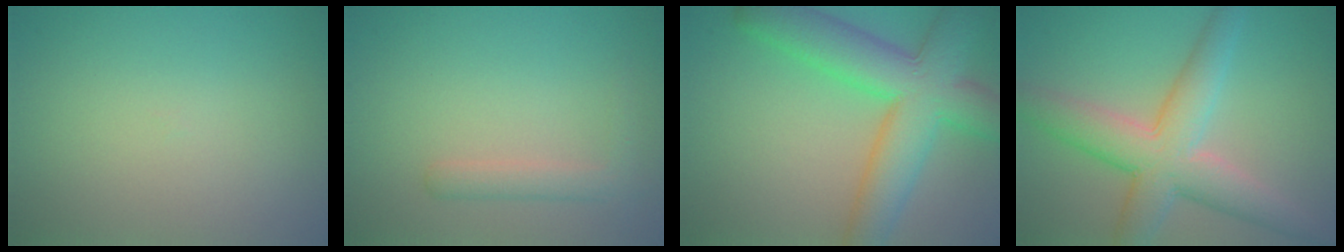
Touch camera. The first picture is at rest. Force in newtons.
{"total": 1.9, "press": 1.9, "slide": 0.1}
{"total": 9.7, "press": 9.7, "slide": 0.3}
{"total": 7.0, "press": 7.0, "slide": 0.2}